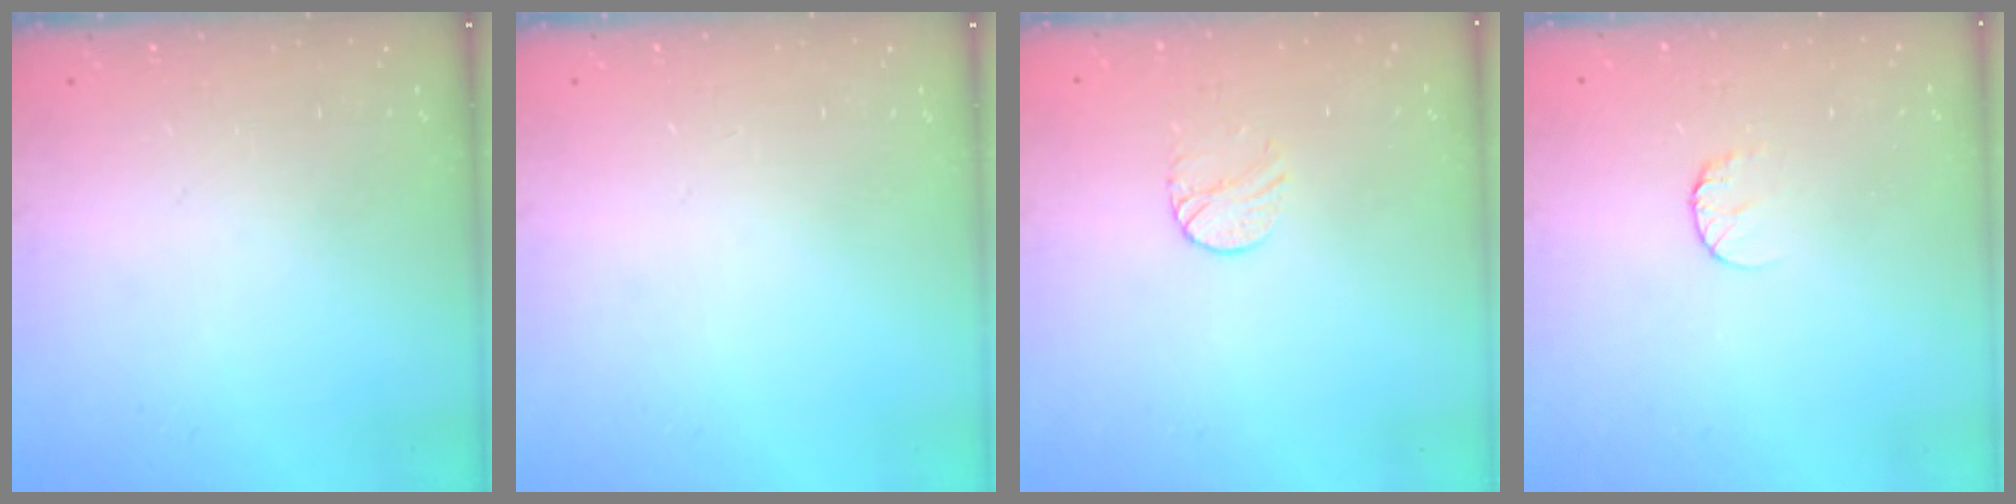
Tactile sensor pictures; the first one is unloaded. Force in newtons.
{"total": 0.0}
{"total": 5.8, "press": 5.8, "slide": 0.4}
{"total": 4.7, "press": 4.7, "slide": 0.4}